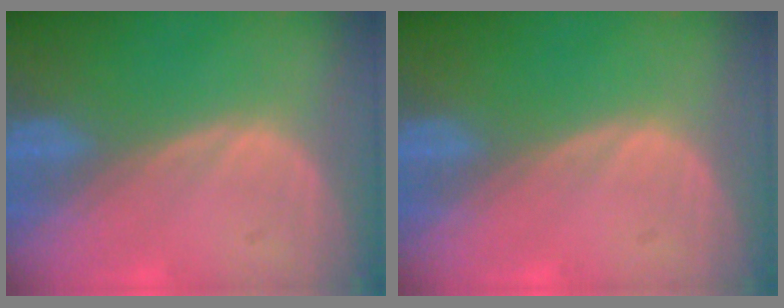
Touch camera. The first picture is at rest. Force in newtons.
{"total": 0.0}